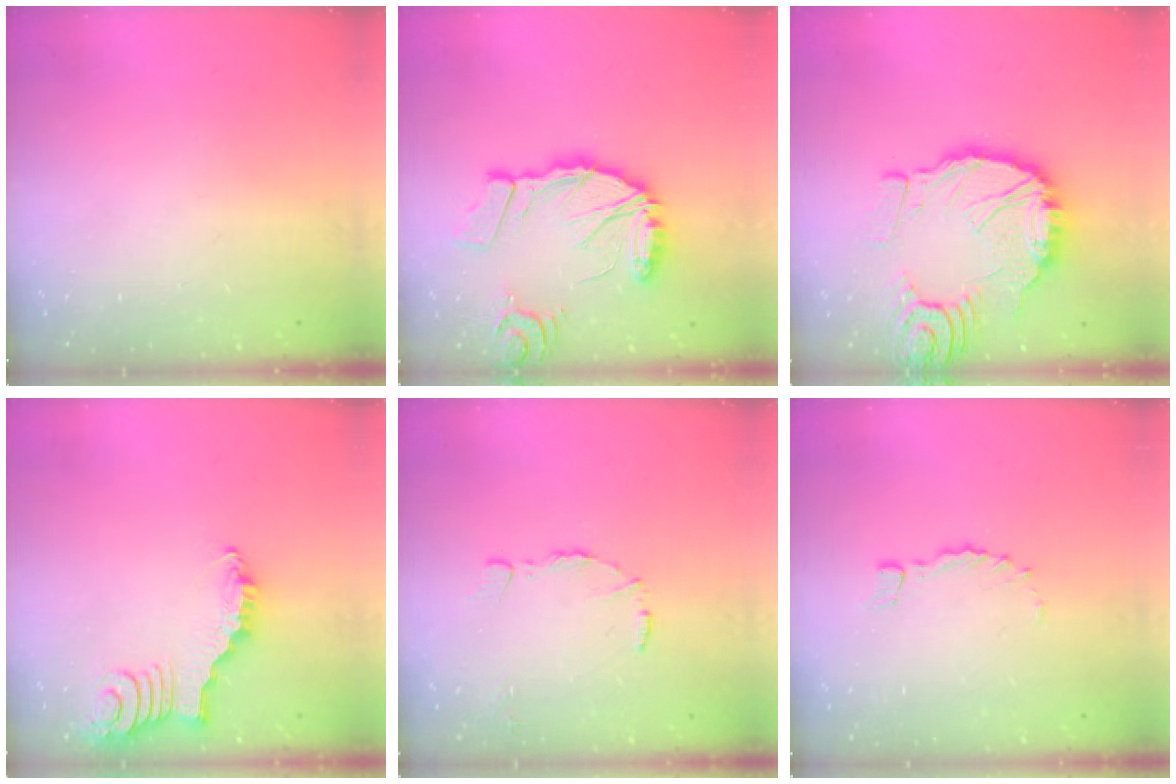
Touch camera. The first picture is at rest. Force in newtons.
{"total": 17.5, "press": 17.4, "slide": 1.8}
{"total": 19.0, "press": 18.9, "slide": 2.1}
{"total": 2.6, "press": 2.6, "slide": 0.3}
{"total": 4.8, "press": 4.7, "slide": 0.3}
{"total": 0.0}